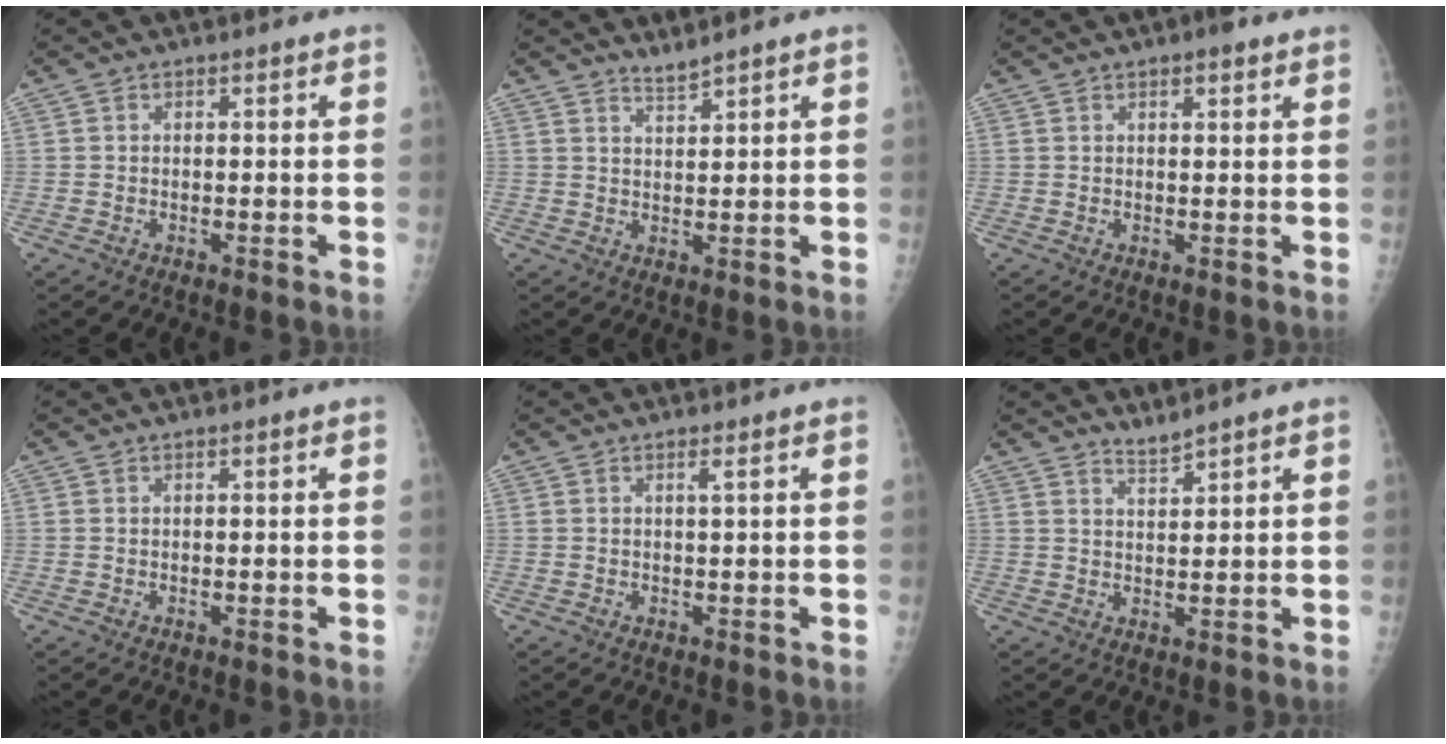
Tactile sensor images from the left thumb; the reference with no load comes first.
{"total": 2.2, "force": [2.1, -0.4, 0.3], "torque": [-0.003, -0.019, 0.042]}
{"total": 2.5, "force": [1.6, 0.8, 1.8], "torque": [-0.019, -0.004, 0.019]}
{"total": 0.0}
{"total": 0.7, "force": [0.3, -0.2, 0.6], "torque": [-0.016, -0.008, 0.006]}
{"total": 2.3, "force": [2.2, -0.5, 0.2], "torque": [-0.002, -0.022, 0.047]}